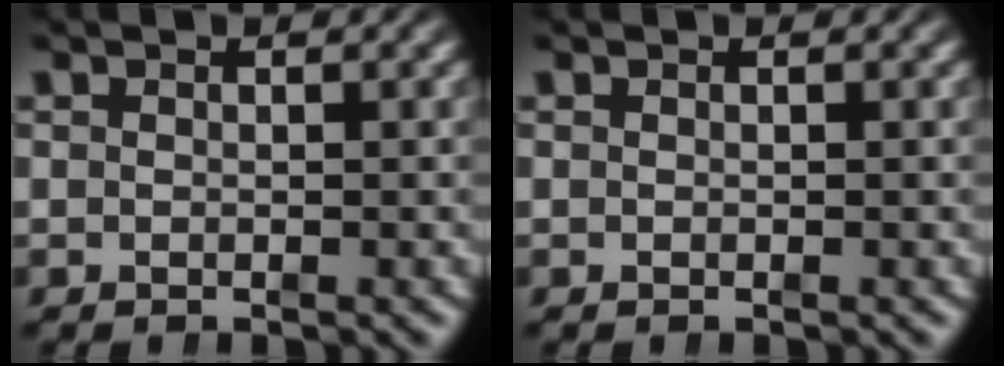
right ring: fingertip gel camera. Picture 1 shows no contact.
{"total": 0.0}